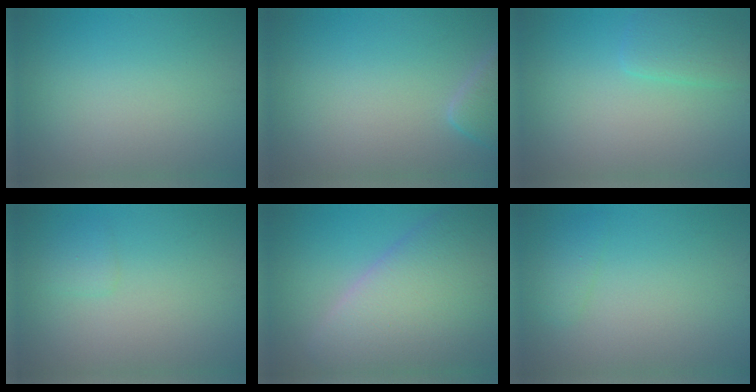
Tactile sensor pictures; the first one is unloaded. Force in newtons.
{"total": 2.4, "press": 2.4, "slide": 0.3}
{"total": 2.4, "press": 2.3, "slide": 0.2}
{"total": 1.0, "press": 1.0, "slide": 0.1}
{"total": 11.2, "press": 11.2, "slide": 0.9}
{"total": 1.3, "press": 1.3, "slide": 0.1}